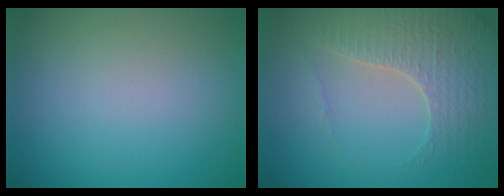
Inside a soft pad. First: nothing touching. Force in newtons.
{"total": 3.5, "press": 3.4, "slide": 0.6}